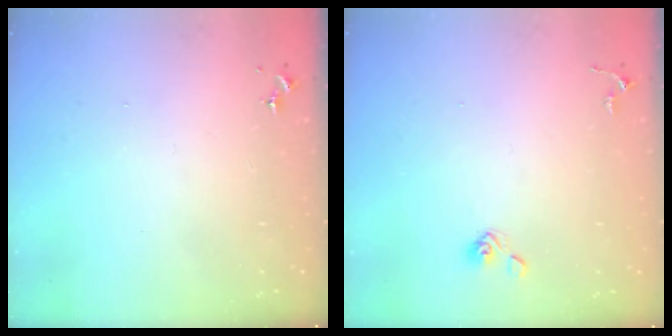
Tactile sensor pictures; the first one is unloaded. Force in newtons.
{"total": 5.1, "press": 4.6, "slide": 2.2}